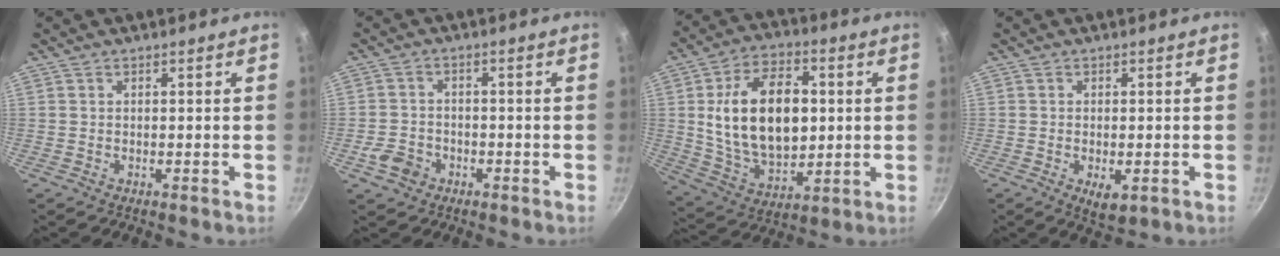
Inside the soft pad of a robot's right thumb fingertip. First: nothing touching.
{"total": 5.0, "force": [-2.4, 3.9, 2.0], "torque": [-0.034, 0.023, -0.043]}
{"total": 20.7, "force": [2.1, 13.0, 16.0], "torque": [-0.252, 0.000, 0.045]}
{"total": 4.7, "force": [-1.4, 2.4, 3.8], "torque": [-0.050, -0.006, -0.015]}